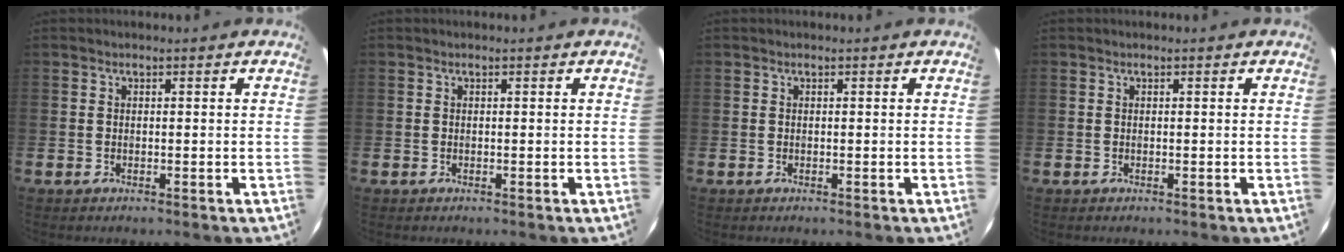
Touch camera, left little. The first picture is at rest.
{"total": 0.0}
{"total": 0.0}
{"total": 0.0}